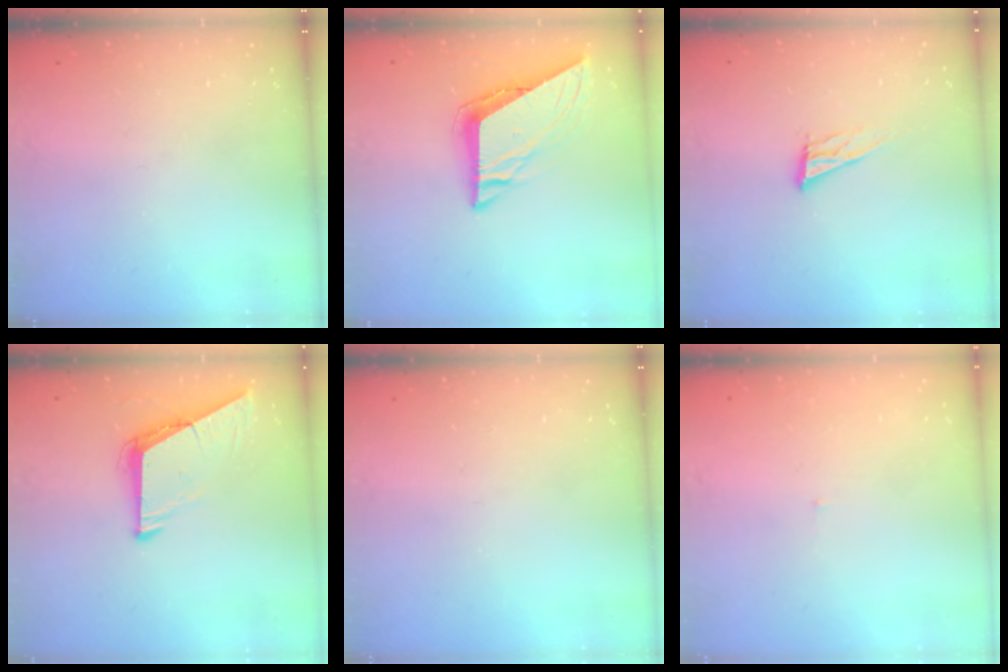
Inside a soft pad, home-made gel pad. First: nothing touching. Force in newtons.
{"total": 8.8, "press": 8.8, "slide": 0.9}
{"total": 9.3, "press": 9.0, "slide": 2.5}
{"total": 8.6, "press": 8.5, "slide": 0.8}
{"total": 0.0}
{"total": 3.0, "press": 3.0, "slide": 0.2}